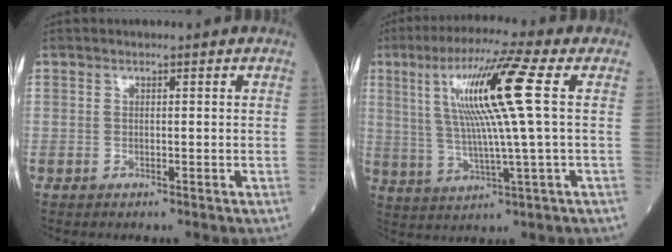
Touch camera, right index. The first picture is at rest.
{"total": 13.4, "force": [3.4, -1.1, 12.9], "torque": [-0.242, 0.012, 0.060]}